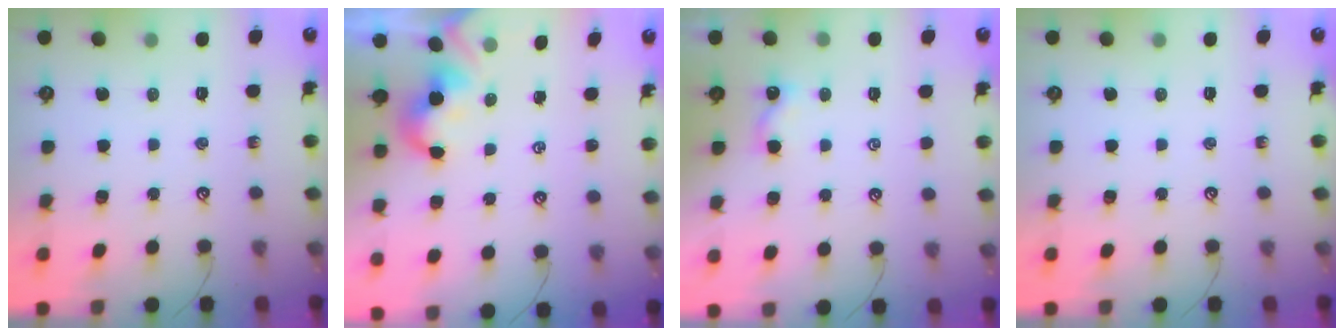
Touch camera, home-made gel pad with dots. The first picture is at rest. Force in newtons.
{"total": 2.1, "press": 2.1, "slide": 0.4}
{"total": 0.0}
{"total": 0.0}